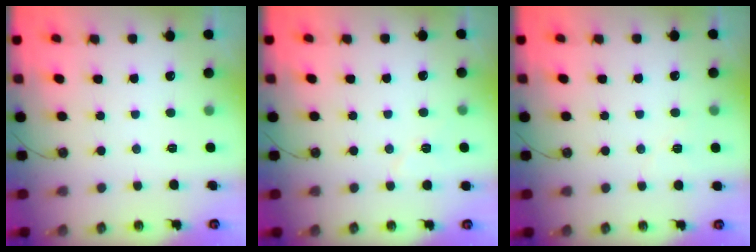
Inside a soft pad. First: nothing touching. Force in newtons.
{"total": 5.6, "press": 5.6, "slide": 0.5}
{"total": 5.7, "press": 5.7, "slide": 0.4}